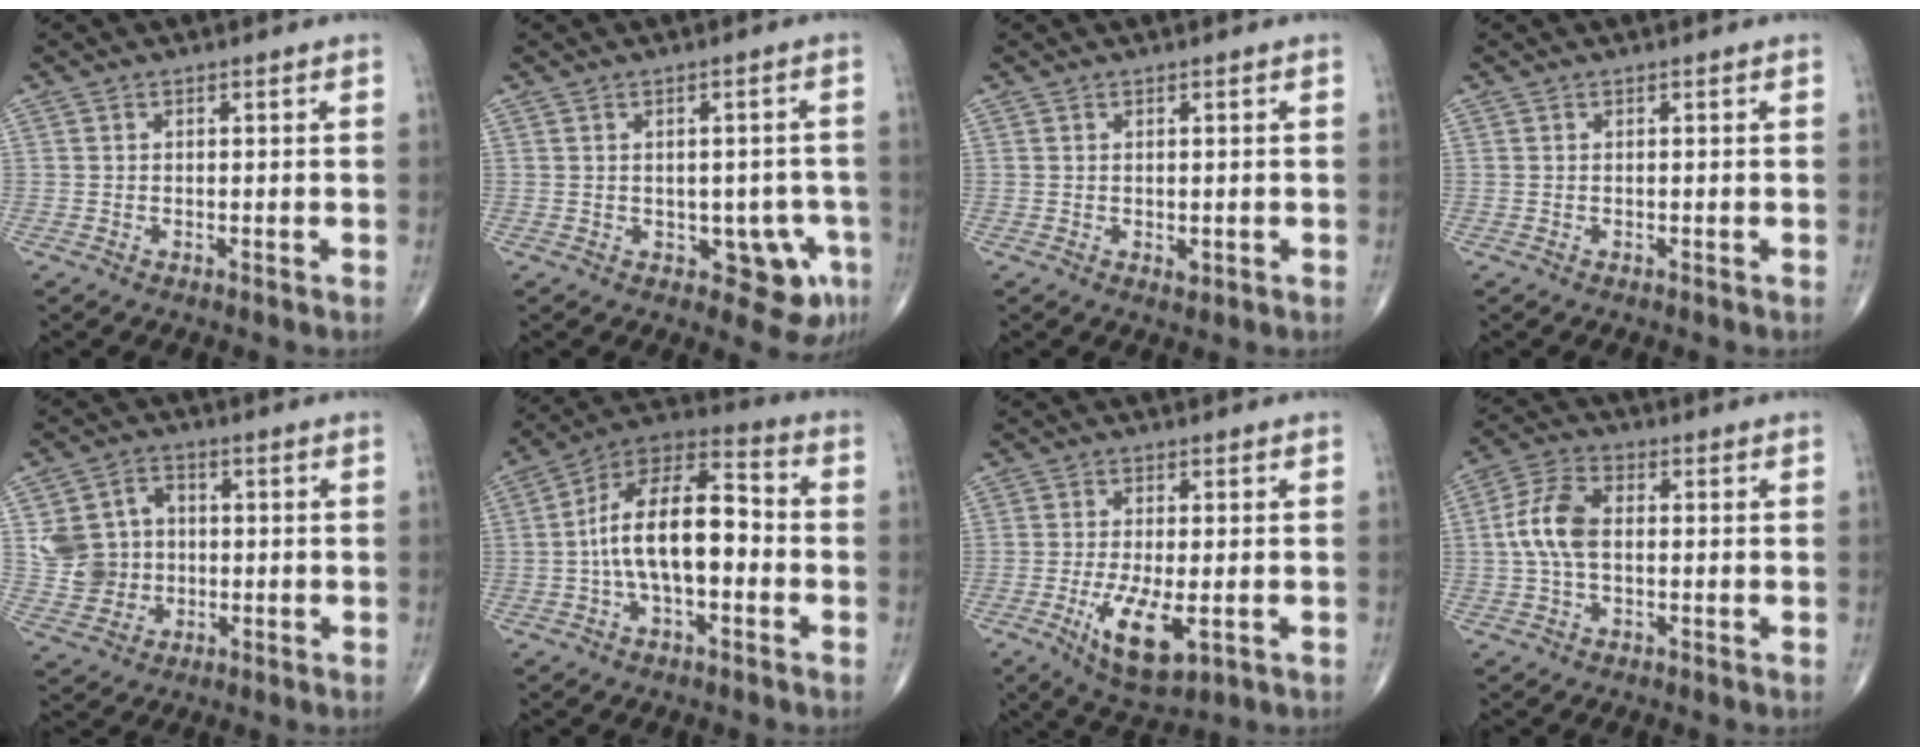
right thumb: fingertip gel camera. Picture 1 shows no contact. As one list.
[{"total": 7.0, "force": [-2.2, 4.0, 5.3], "torque": [-0.033, 0.007, -0.018]}, {"total": 1.1, "force": [-0.1, 0.7, 0.9], "torque": [-0.009, -0.003, 0.000]}, {"total": 0.0}, {"total": 9.5, "force": [0.3, 8.6, 4.1], "torque": [-0.049, 0.009, 0.007]}, {"total": 16.4, "force": [-1.6, 8.0, 14.2], "torque": [-0.238, 0.048, -0.040]}, {"total": 9.4, "force": [-2.7, 3.5, 8.3], "torque": [-0.148, -0.020, -0.038]}, {"total": 8.3, "force": [0.0, 4.8, 6.8], "torque": [-0.146, 0.021, -0.006]}]